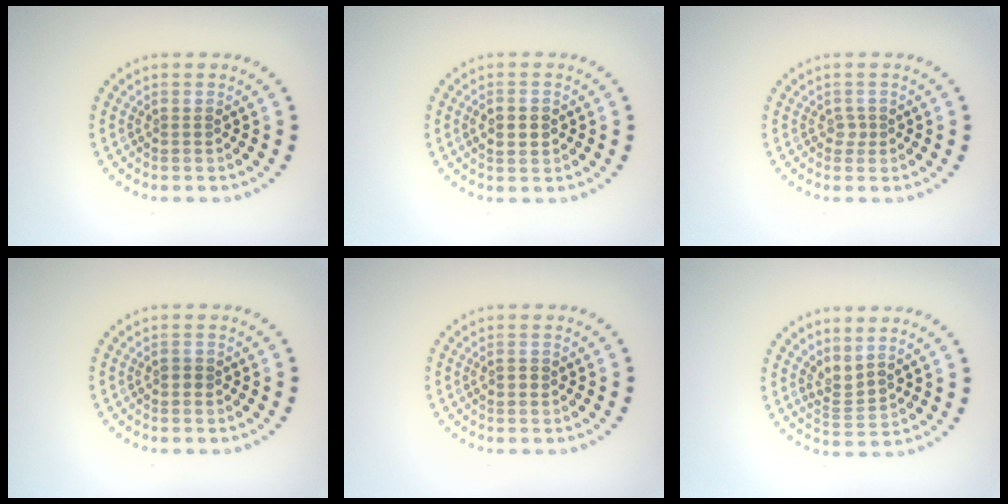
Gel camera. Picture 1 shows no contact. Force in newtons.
{"total": 2.8, "press": 2.8, "slide": 0.2}
{"total": 0.8, "press": 0.6, "slide": 0.5}
{"total": 0.8, "press": 0.7, "slide": 0.2}
{"total": 0.9, "press": 0.9, "slide": 0.2}
{"total": 2.2, "press": 1.5, "slide": 1.6}